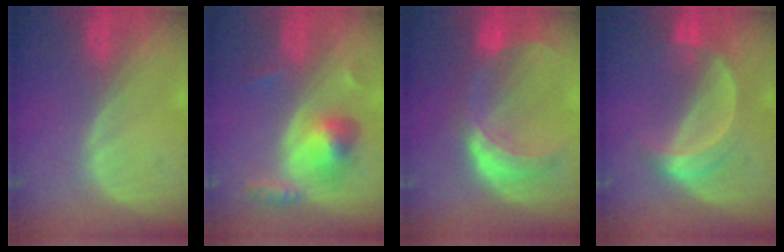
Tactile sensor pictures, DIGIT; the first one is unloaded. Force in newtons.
{"total": 5.7, "press": 5.7, "slide": 0.4}
{"total": 7.9, "press": 7.0, "slide": 3.7}
{"total": 5.0, "press": 5.0, "slide": 0.2}